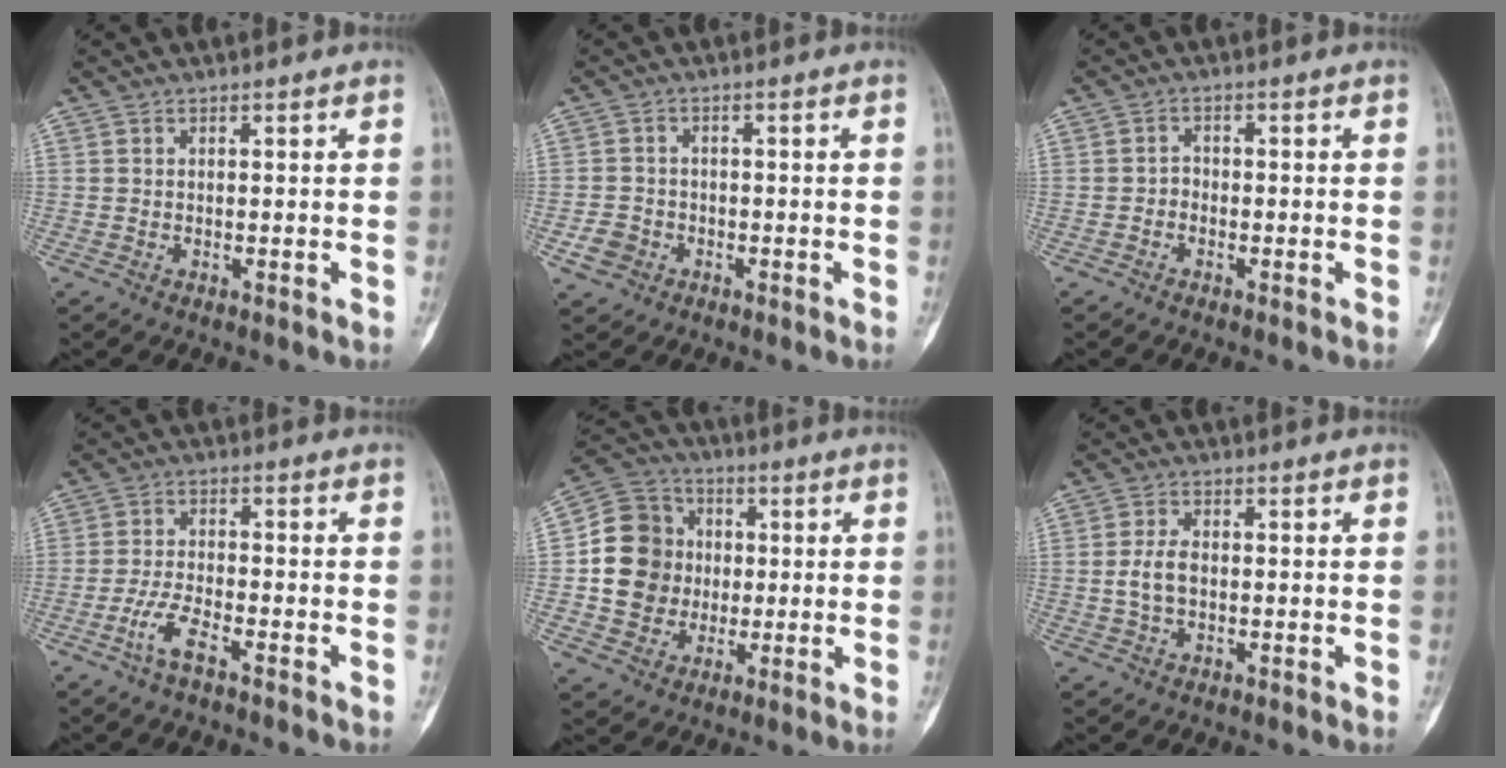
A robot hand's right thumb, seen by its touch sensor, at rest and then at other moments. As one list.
[{"total": 3.6, "force": [-1.6, 3.0, 1.2], "torque": [-0.011, 0.013, -0.028]}, {"total": 1.5, "force": [-0.8, 1.1, 0.5], "torque": [0.008, 0.005, -0.022]}, {"total": 5.4, "force": [-3.3, 1.7, 4.0], "torque": [-0.086, 0.019, -0.064]}, {"total": 13.7, "force": [-0.1, 12.4, 5.9], "torque": [-0.079, 0.022, -0.002]}, {"total": 4.3, "force": [-0.4, 2.6, 3.4], "torque": [-0.066, 0.006, -0.010]}]